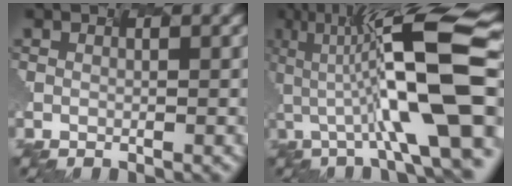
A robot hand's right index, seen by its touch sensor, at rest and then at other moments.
{"total": 12.4, "force": [-0.9, 2.5, 12.1], "torque": [-0.232, 0.025, 0.011]}